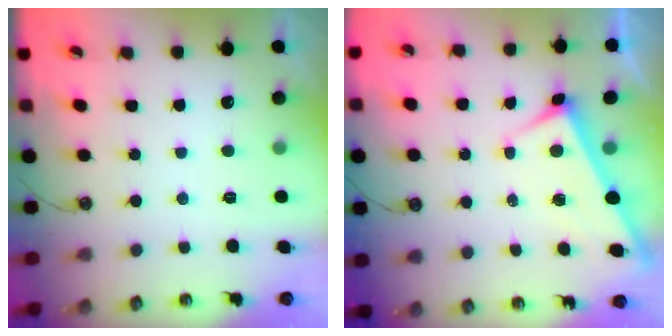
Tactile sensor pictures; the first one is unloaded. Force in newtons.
{"total": 3.3, "press": 3.3, "slide": 0.0}